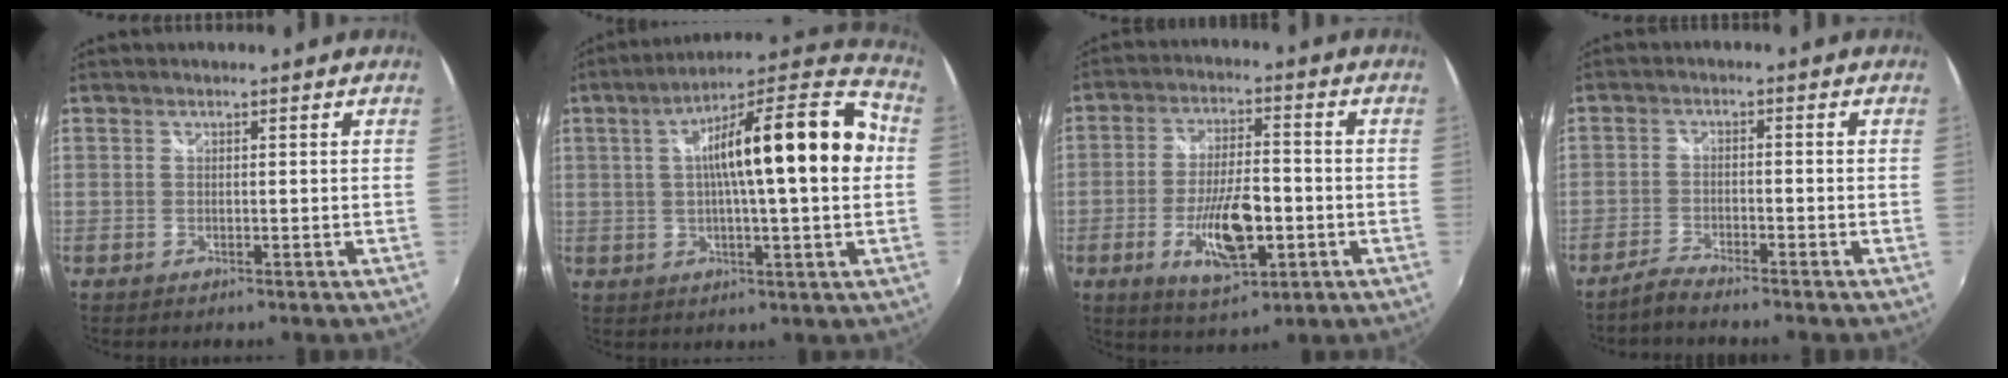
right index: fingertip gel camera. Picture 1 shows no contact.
{"total": 20.8, "force": [2.3, 3.9, 20.3], "torque": [-0.312, 0.036, 0.027]}
{"total": 12.1, "force": [-3.8, 4.7, 10.5], "torque": [-0.200, -0.010, -0.061]}
{"total": 3.5, "force": [-3.3, 0.0, 1.1], "torque": [-0.044, -0.004, -0.068]}